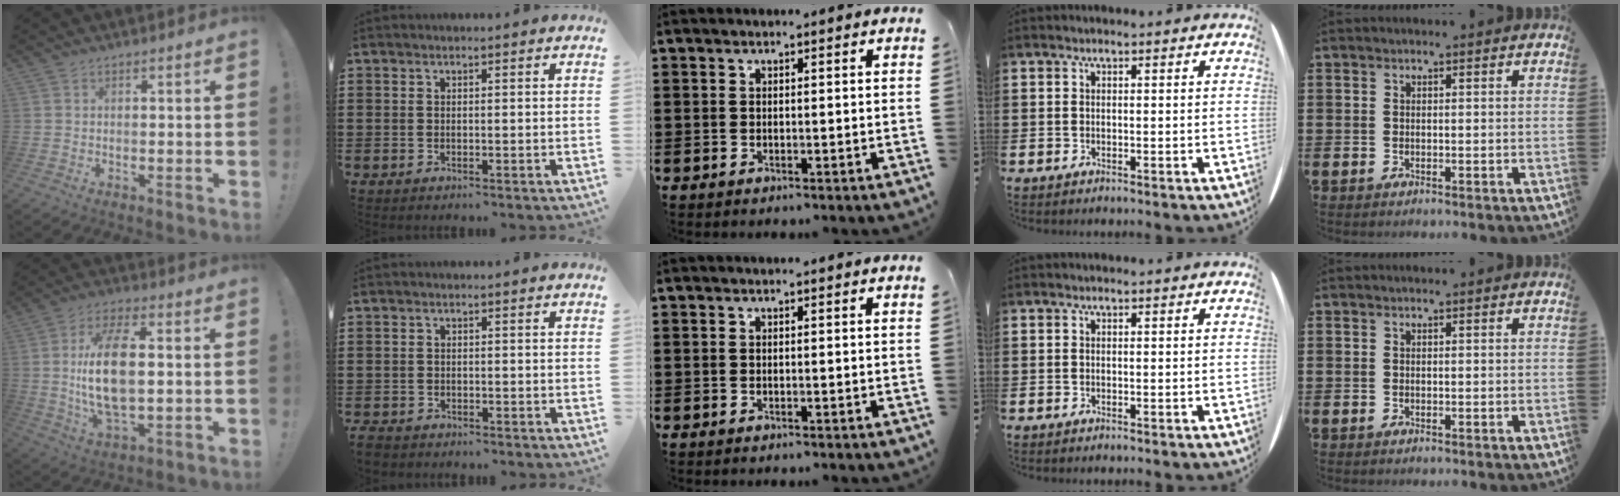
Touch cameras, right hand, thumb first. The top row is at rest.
{"thumb": {"total": 16.4, "force": [1.3, 8.0, 14.3], "torque": [-0.270, -0.004, 0.017]}, "index": {"total": 1.4, "force": [-1.3, 0.4, 0.0], "torque": [-0.003, 0.003, -0.030]}}